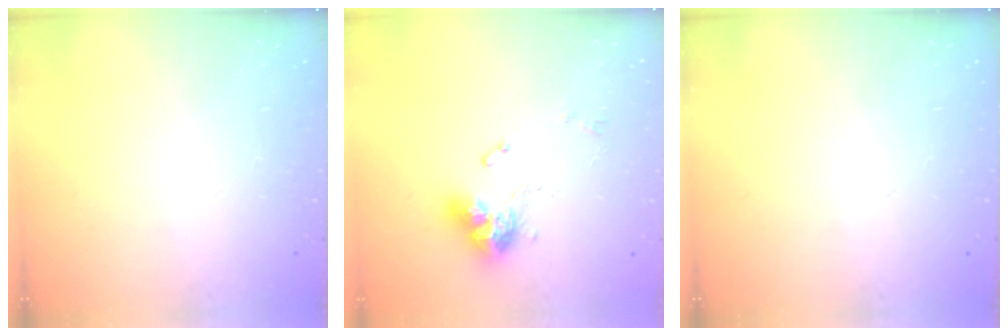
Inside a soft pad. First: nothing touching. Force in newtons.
{"total": 11.1, "press": 11.0, "slide": 1.1}
{"total": 0.0}